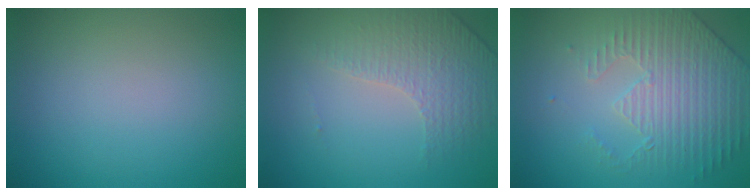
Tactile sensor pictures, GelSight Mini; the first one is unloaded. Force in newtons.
{"total": 4.4, "press": 2.8, "slide": 3.4}
{"total": 4.4, "press": 3.6, "slide": 2.6}